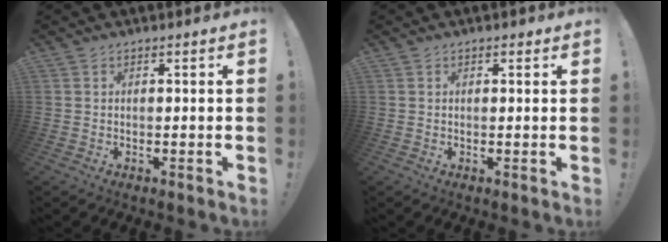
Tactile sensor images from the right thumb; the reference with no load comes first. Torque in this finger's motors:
{"motor_torque": [-0.21, -0.15, 0.02, 0.03, 0.03]}